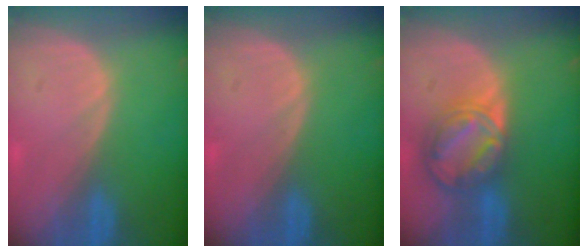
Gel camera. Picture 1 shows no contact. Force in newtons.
{"total": 0.0}
{"total": 8.6, "press": 7.3, "slide": 4.6}